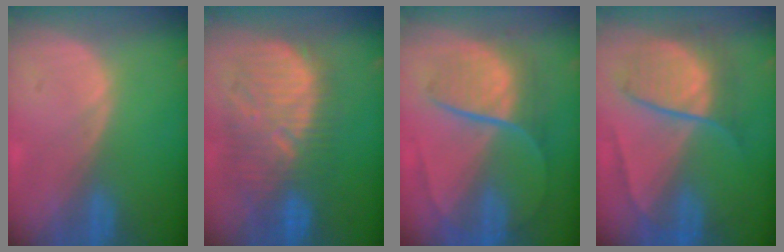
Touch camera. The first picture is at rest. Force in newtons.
{"total": 11.3, "press": 10.9, "slide": 3.1}
{"total": 8.9, "press": 7.5, "slide": 4.7}
{"total": 7.5, "press": 7.5, "slide": 0.3}